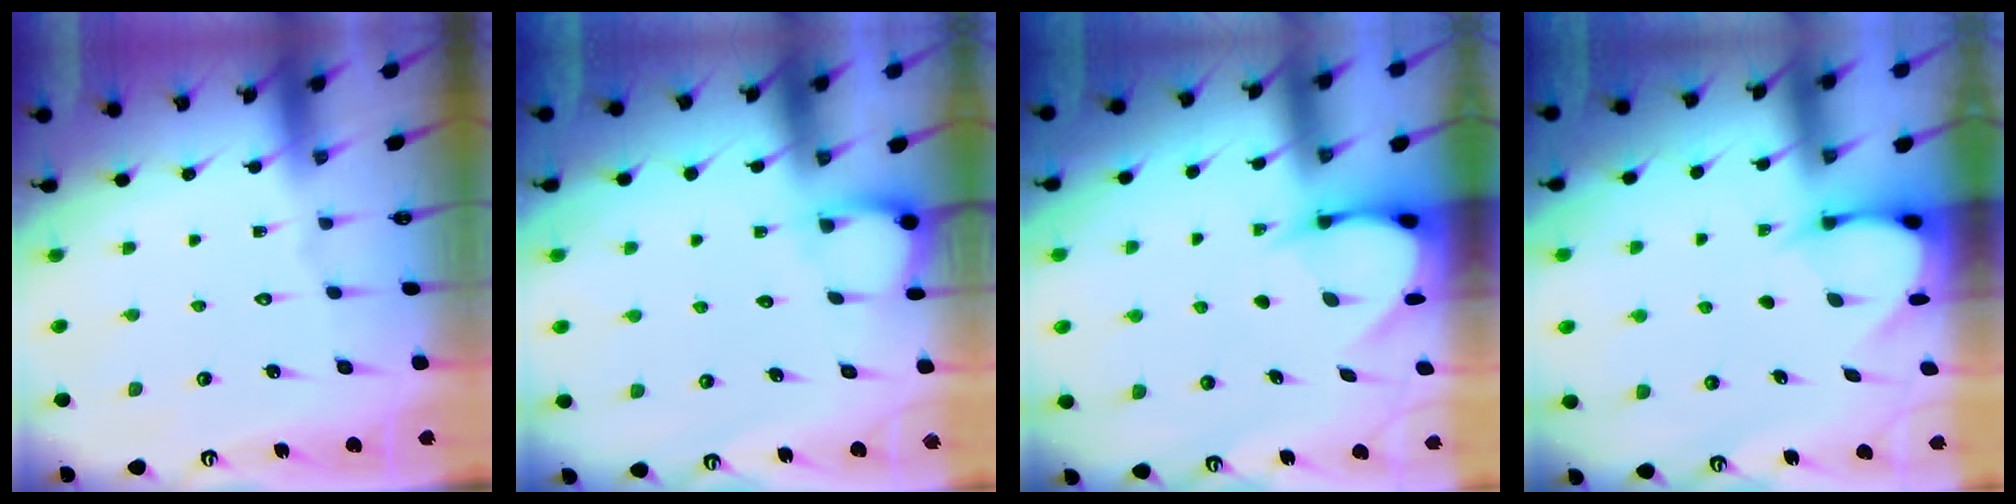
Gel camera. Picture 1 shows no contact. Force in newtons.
{"total": 3.8, "press": 3.7, "slide": 0.4}
{"total": 4.9, "press": 4.9, "slide": 0.3}
{"total": 3.7, "press": 3.7, "slide": 0.4}